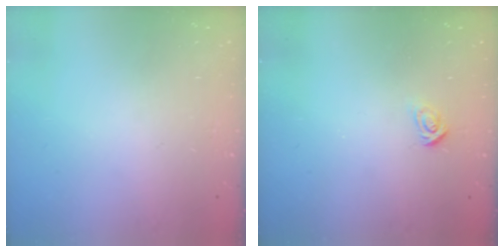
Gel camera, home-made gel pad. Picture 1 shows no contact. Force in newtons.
{"total": 3.0, "press": 2.9, "slide": 0.4}